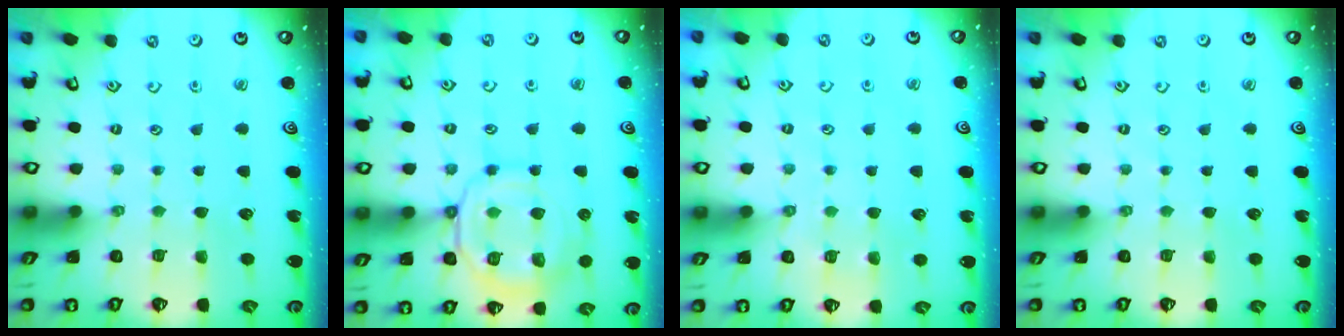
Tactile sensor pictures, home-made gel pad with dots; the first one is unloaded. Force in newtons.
{"total": 13.0, "press": 13.0, "slide": 1.4}
{"total": 3.2, "press": 3.1, "slide": 0.7}
{"total": 0.0}